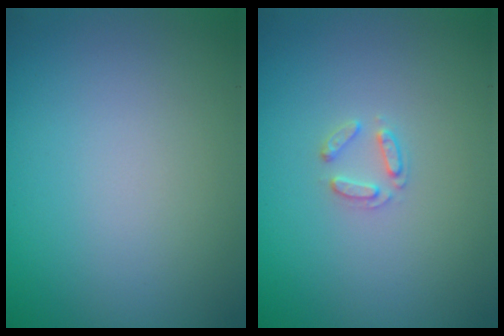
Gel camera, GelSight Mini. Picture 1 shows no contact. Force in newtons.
{"total": 1.5, "press": 1.4, "slide": 0.2}